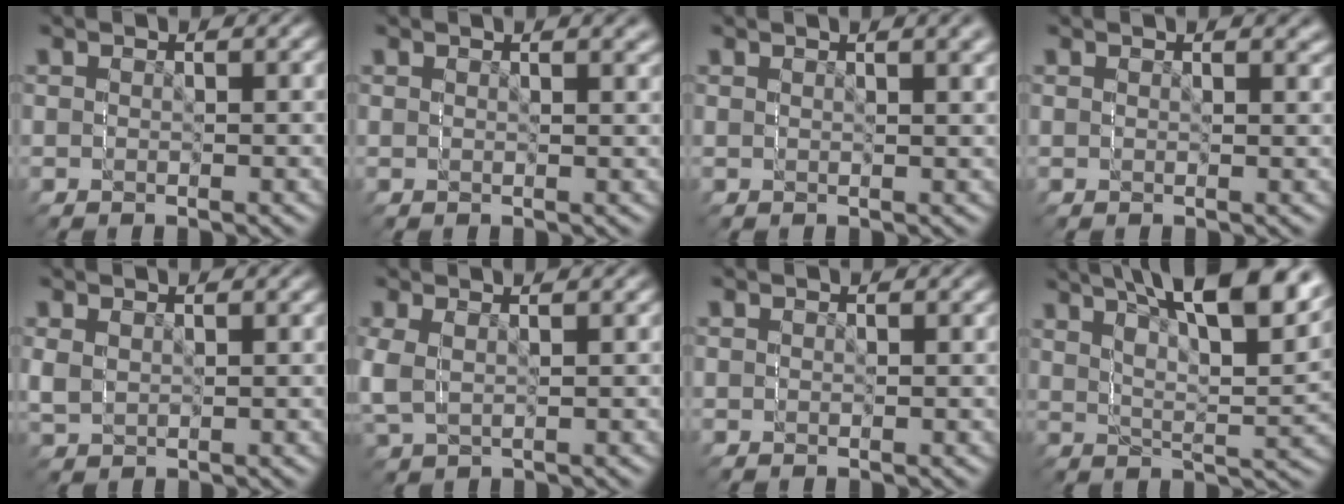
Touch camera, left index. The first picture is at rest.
{"total": 1.0, "force": [0.5, -0.8, -0.2], "torque": [0.010, 0.011, 0.004]}
{"total": 1.4, "force": [0.4, -1.2, -0.5], "torque": [0.007, 0.016, 0.004]}
{"total": 0.9, "force": [0.7, -0.5, -0.3], "torque": [0.013, 0.010, 0.005]}
{"total": 1.0, "force": [0.3, 0.9, -0.2], "torque": [-0.006, -0.001, 0.009]}
{"total": 1.6, "force": [-0.5, 1.4, 0.7], "torque": [-0.033, 0.001, -0.003]}
{"total": 0.0}
{"total": 9.8, "force": [7.6, 2.2, 5.8], "torque": [-0.096, 0.054, 0.089]}